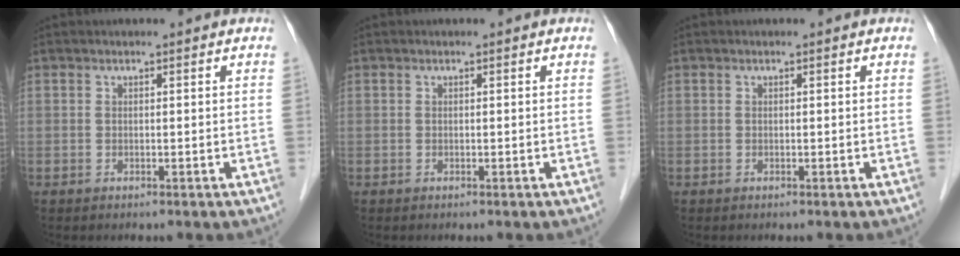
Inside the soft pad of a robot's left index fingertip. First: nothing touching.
{"total": 0.0}
{"total": 0.0}